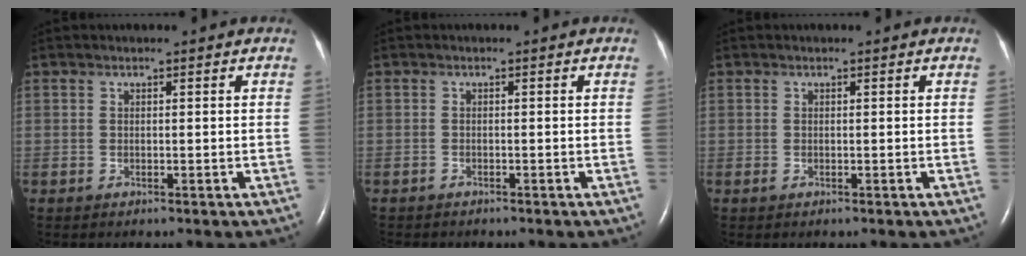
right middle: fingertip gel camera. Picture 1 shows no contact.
{"total": 1.9, "force": [-1.7, 0.7, 0.6], "torque": [-0.015, -0.003, -0.021]}
{"total": 0.0}